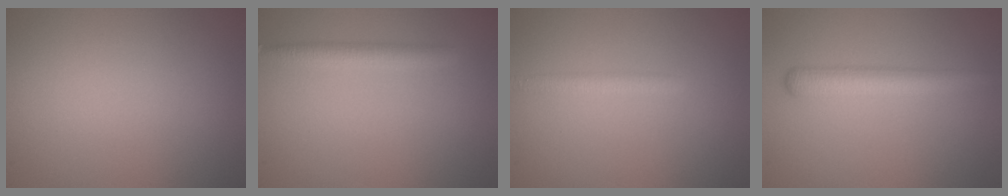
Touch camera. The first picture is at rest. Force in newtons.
{"total": 2.3, "press": 2.3, "slide": 0.1}
{"total": 1.6, "press": 1.6, "slide": 0.1}
{"total": 3.8, "press": 3.8, "slide": 0.2}